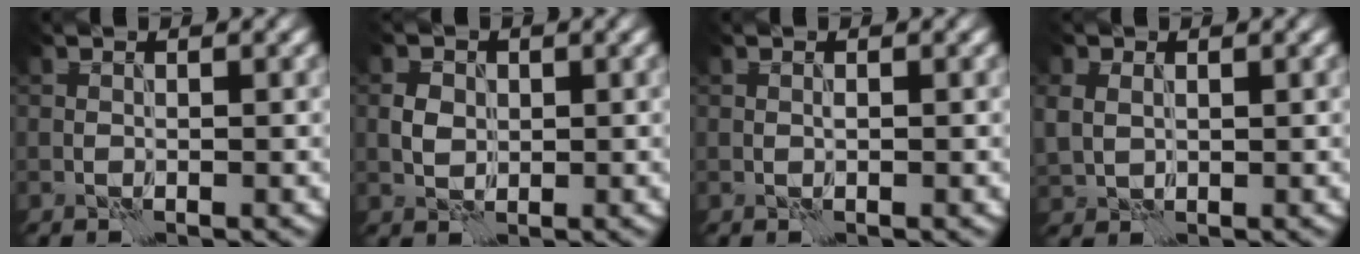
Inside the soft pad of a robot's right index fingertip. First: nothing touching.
{"total": 1.9, "force": [0.2, 1.5, 1.1], "torque": [-0.022, 0.001, 0.001]}
{"total": 0.0}
{"total": 2.4, "force": [0.6, 1.9, 1.4], "torque": [-0.037, 0.002, 0.015]}